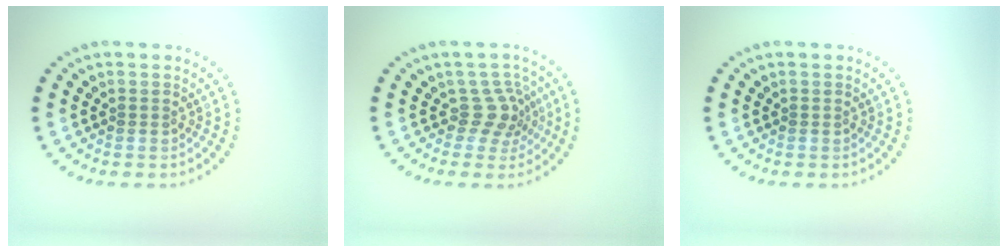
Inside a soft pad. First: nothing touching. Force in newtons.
{"total": 2.7, "press": 1.9, "slide": 1.9}
{"total": 0.0}